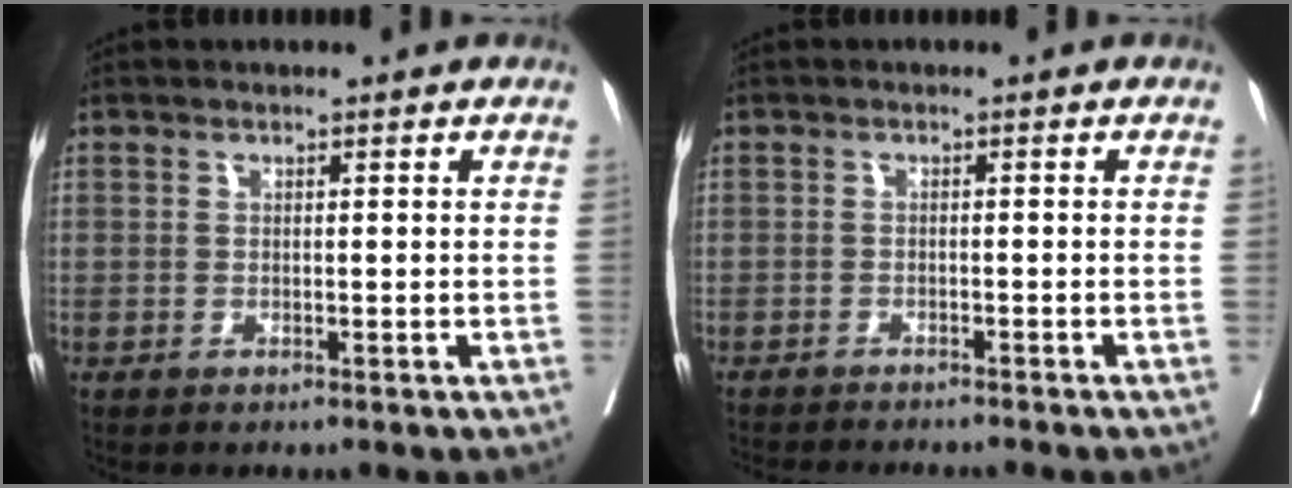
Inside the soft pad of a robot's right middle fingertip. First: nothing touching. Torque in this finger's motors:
{"motor_torque": [0.98, -1.16, 0.28, 0.16]}